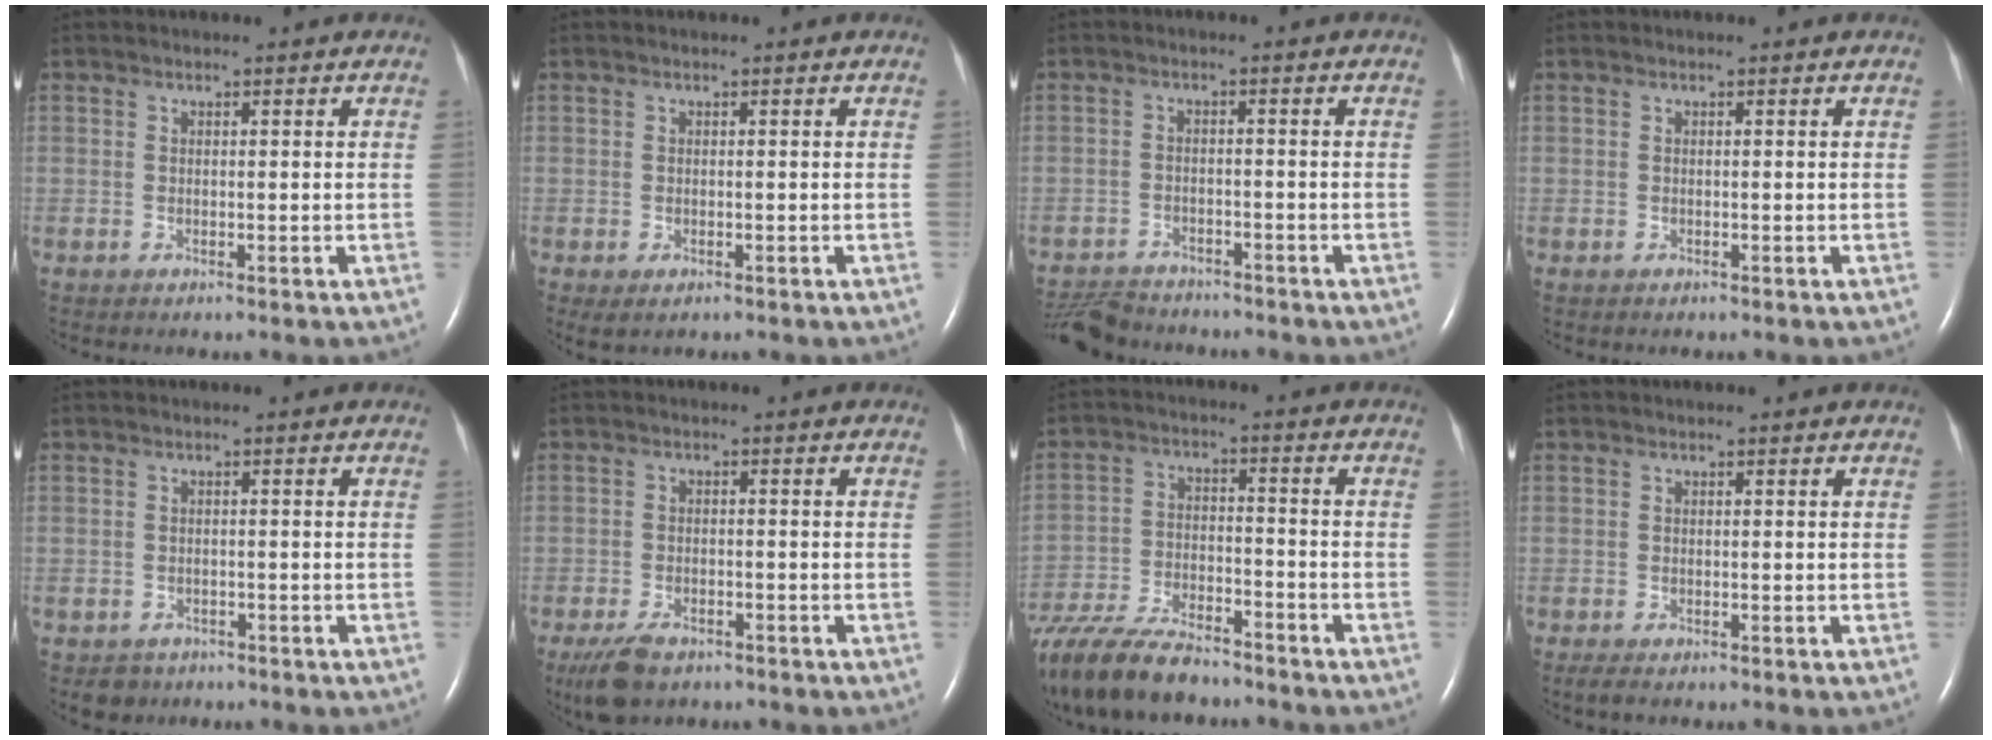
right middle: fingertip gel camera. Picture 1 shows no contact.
{"total": 1.8, "force": [-0.9, 1.0, 1.2], "torque": [-0.025, -0.005, -0.005]}
{"total": 7.7, "force": [-7.3, 2.0, 1.4], "torque": [-0.029, -0.008, -0.118]}
{"total": 0.0}
{"total": 2.2, "force": [-1.6, 1.6, 0.0], "torque": [-0.008, 0.005, -0.021]}
{"total": 5.7, "force": [-4.1, 2.6, 2.9], "torque": [-0.063, -0.008, -0.068]}
{"total": 16.5, "force": [-14.0, 3.8, 7.9], "torque": [-0.171, -0.032, -0.239]}
{"total": 1.7, "force": [-1.3, 0.5, 1.1], "torque": [-0.026, -0.006, -0.018]}